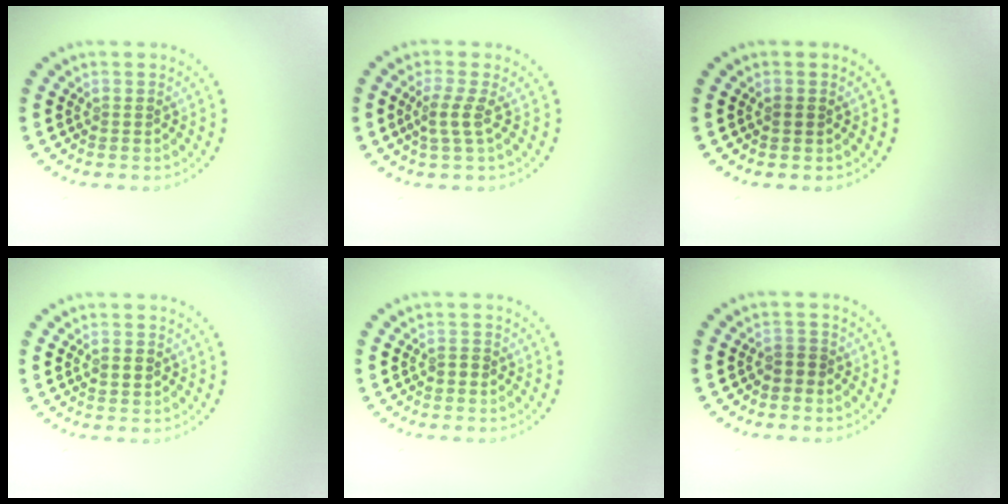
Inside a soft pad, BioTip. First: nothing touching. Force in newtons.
{"total": 2.0, "press": 1.6, "slide": 1.3}
{"total": 0.8, "press": 0.8, "slide": 0.0}
{"total": 1.1, "press": 1.1, "slide": 0.1}
{"total": 0.8, "press": 0.8, "slide": 0.1}
{"total": 1.0, "press": 0.9, "slide": 0.4}